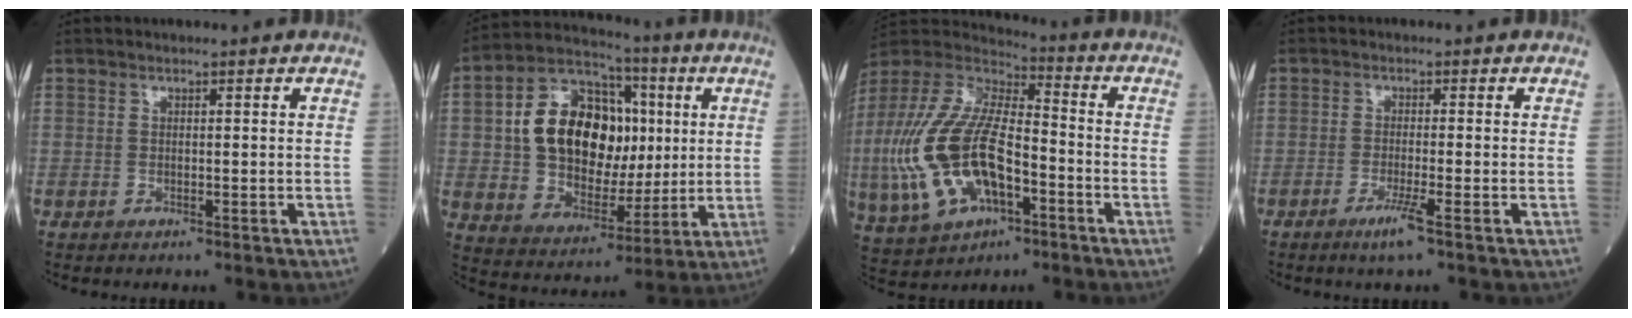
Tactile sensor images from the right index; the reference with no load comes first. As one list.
[{"total": 17.5, "force": [2.8, 11.2, 13.2], "torque": [-0.244, 0.037, 0.051]}, {"total": 19.8, "force": [-5.5, 8.9, 16.8], "torque": [-0.385, 0.000, -0.095]}, {"total": 3.4, "force": [-2.0, -0.5, 2.8], "torque": [-0.058, -0.011, -0.040]}]